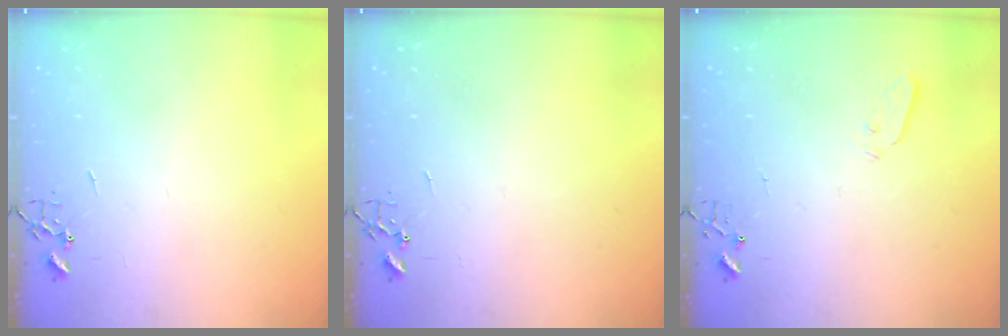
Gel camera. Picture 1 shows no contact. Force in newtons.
{"total": 0.0}
{"total": 3.1, "press": 3.0, "slide": 0.7}